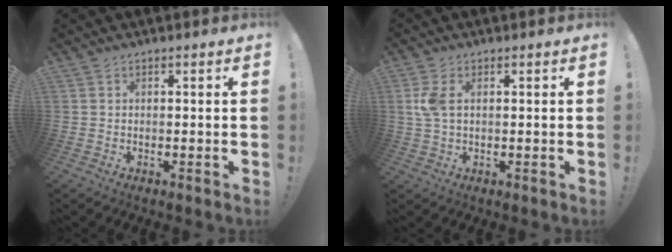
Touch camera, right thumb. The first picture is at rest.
{"total": 4.8, "force": [0.9, 2.5, 4.0], "torque": [-0.077, 0.002, 0.015]}